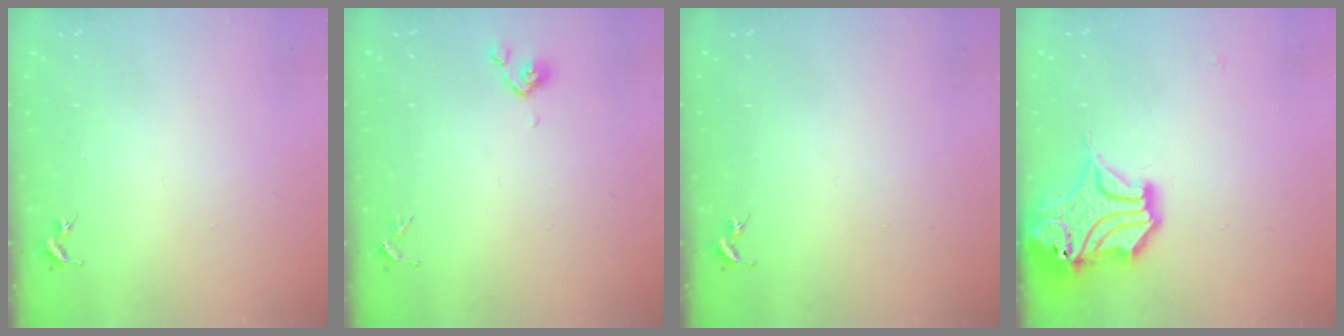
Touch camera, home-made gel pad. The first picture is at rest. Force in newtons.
{"total": 3.8, "press": 3.7, "slide": 0.8}
{"total": 0.0}
{"total": 16.6, "press": 16.5, "slide": 2.1}